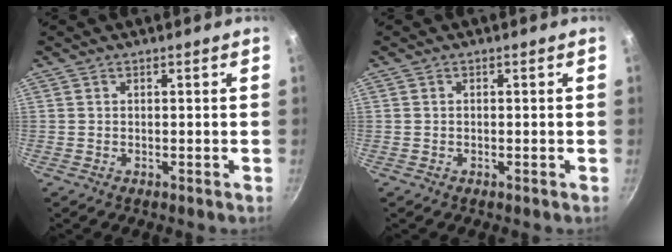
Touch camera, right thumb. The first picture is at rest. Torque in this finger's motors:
{"motor_torque": [-0.49, 0.18, -0.03, 0.23, -0.01]}